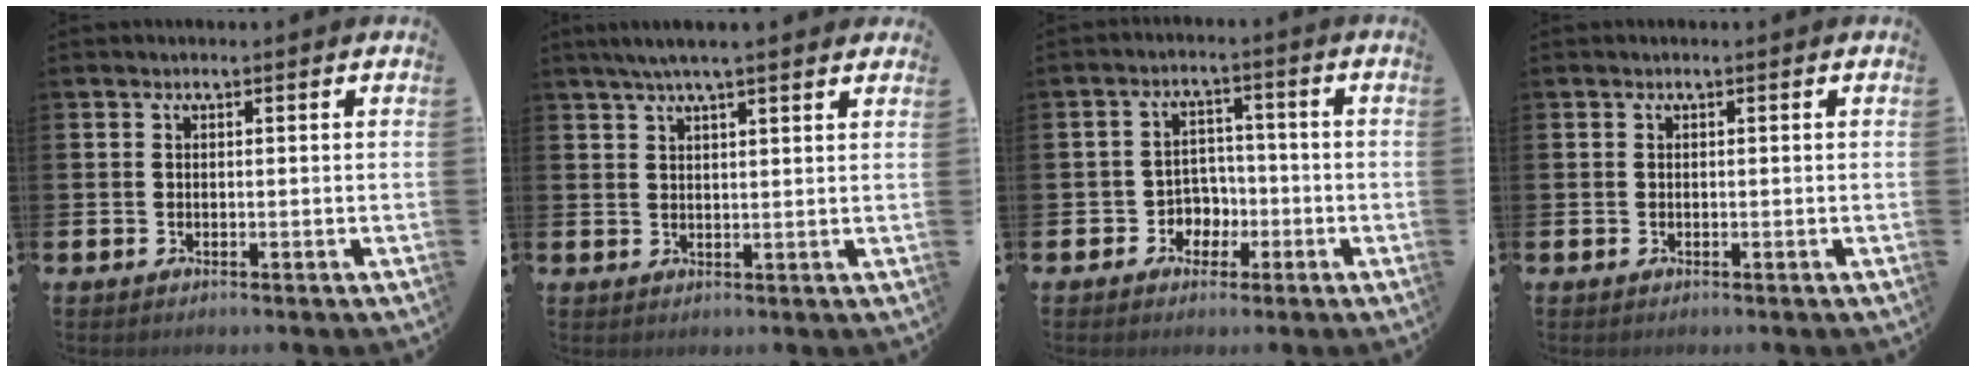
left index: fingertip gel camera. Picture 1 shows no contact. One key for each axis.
{"total": 4.5, "fx": 3.8, "fy": 0.2, "fz": 2.3, "tx": -0.052, "ty": -0.003, "tz": 0.068}
{"total": 3.7, "fx": -1.4, "fy": 3.4, "fz": 0.6, "tx": -0.031, "ty": 0.005, "tz": -0.034}
{"total": 0.0}